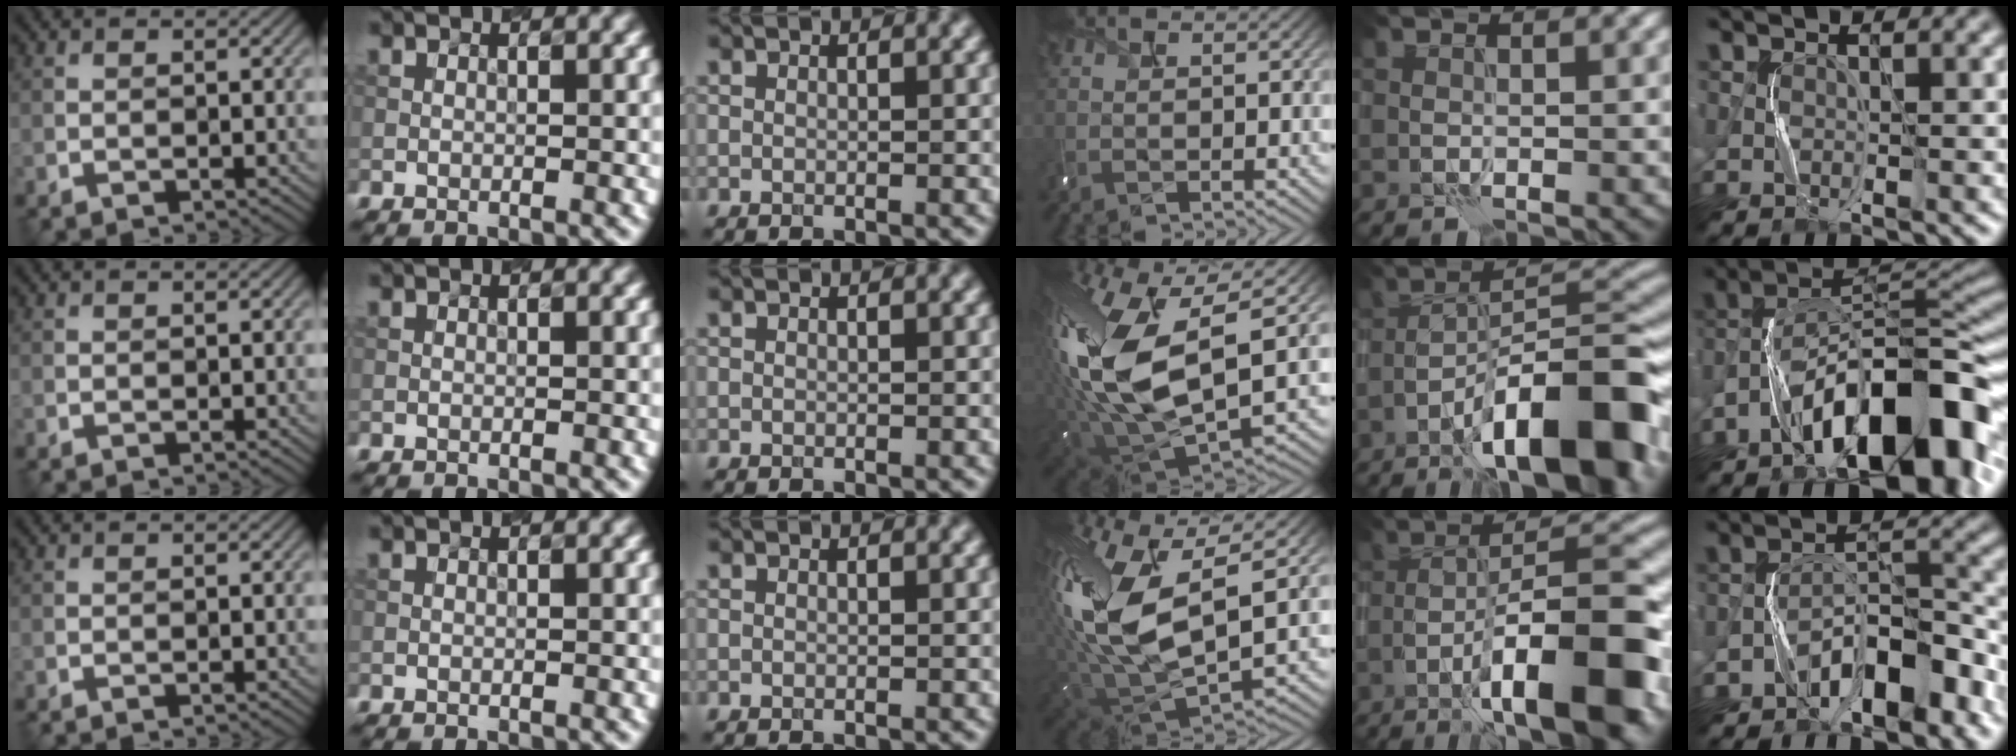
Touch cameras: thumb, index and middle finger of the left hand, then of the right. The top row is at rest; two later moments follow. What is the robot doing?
{"motion": "shake", "object": "box of matches"}